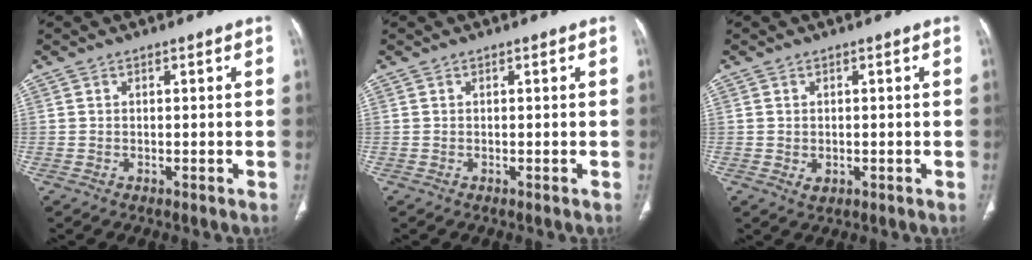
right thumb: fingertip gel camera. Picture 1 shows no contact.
{"total": 0.0}
{"total": 1.7, "force": [-0.3, 1.3, 1.0], "torque": [-0.012, -0.002, 0.003]}